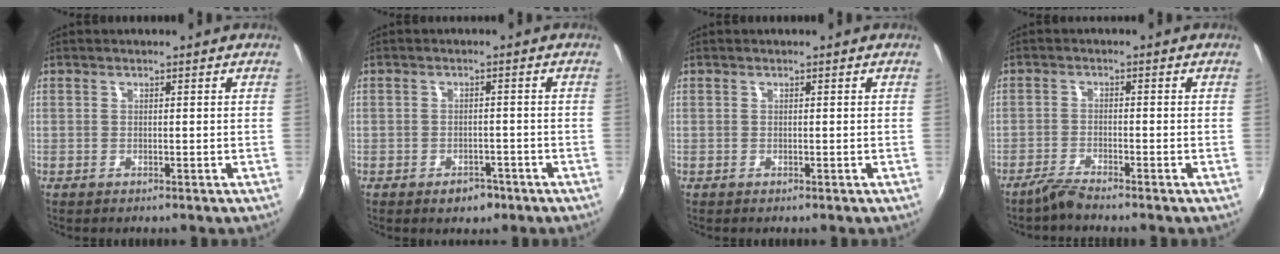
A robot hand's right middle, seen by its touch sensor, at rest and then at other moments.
{"total": 3.4, "force": [-2.3, 2.2, 1.3], "torque": [-0.026, 0.004, -0.025]}
{"total": 0.0}
{"total": 3.1, "force": [-2.9, -0.1, 1.2], "torque": [-0.038, -0.004, -0.060]}